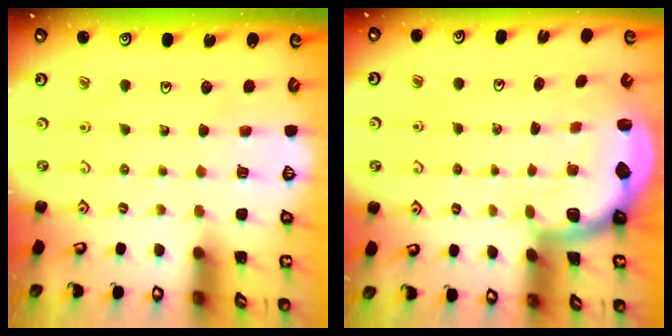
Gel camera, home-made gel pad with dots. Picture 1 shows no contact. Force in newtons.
{"total": 2.0, "press": 1.9, "slide": 0.5}